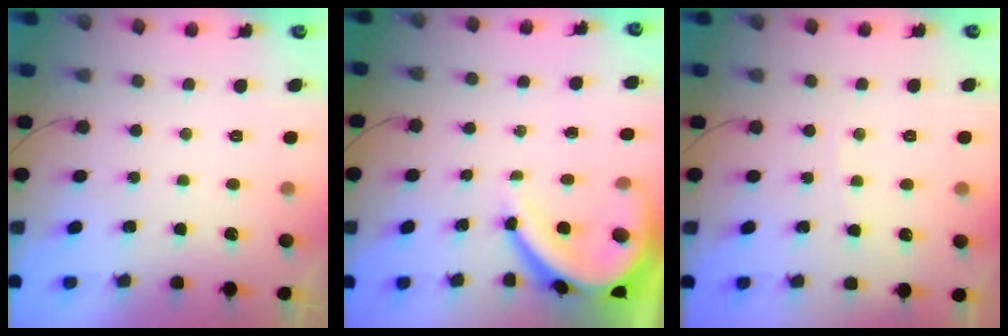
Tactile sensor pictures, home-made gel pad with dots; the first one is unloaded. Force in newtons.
{"total": 10.2, "press": 10.1, "slide": 1.1}
{"total": 1.8, "press": 1.8, "slide": 0.2}